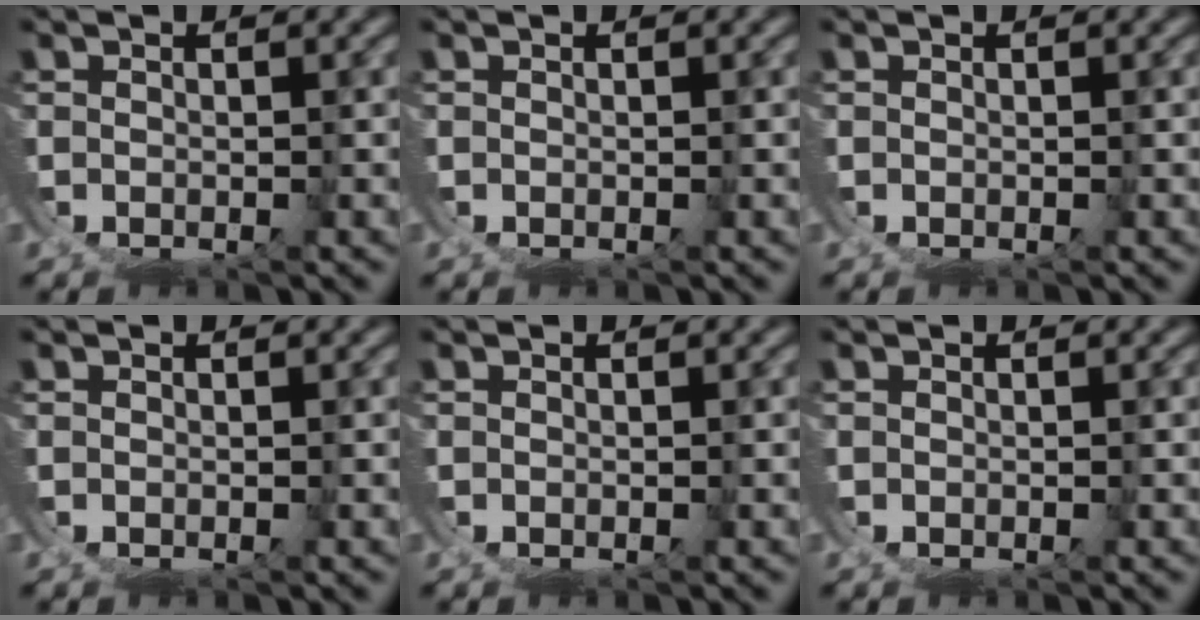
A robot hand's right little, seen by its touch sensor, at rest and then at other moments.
{"total": 0.0}
{"total": 0.0}
{"total": 0.0}
{"total": 0.0}
{"total": 0.0}